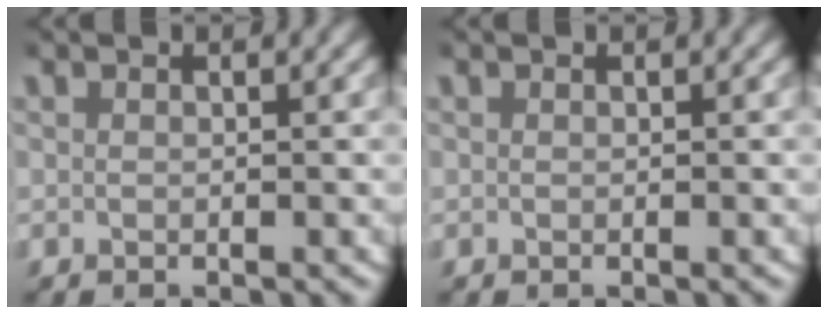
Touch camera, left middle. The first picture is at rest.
{"total": 0.0}